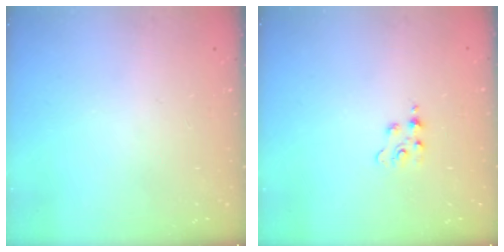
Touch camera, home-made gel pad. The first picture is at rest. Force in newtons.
{"total": 2.3, "press": 2.3, "slide": 0.5}